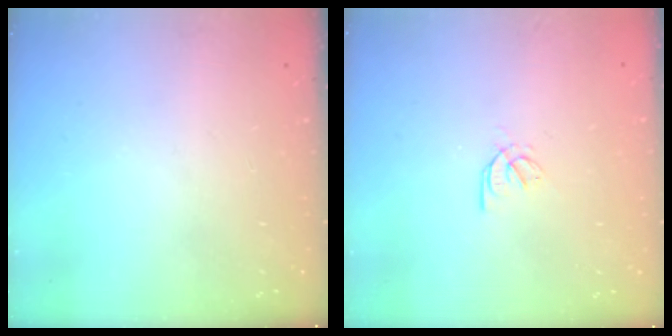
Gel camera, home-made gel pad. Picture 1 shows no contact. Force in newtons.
{"total": 2.1, "press": 2.0, "slide": 0.5}